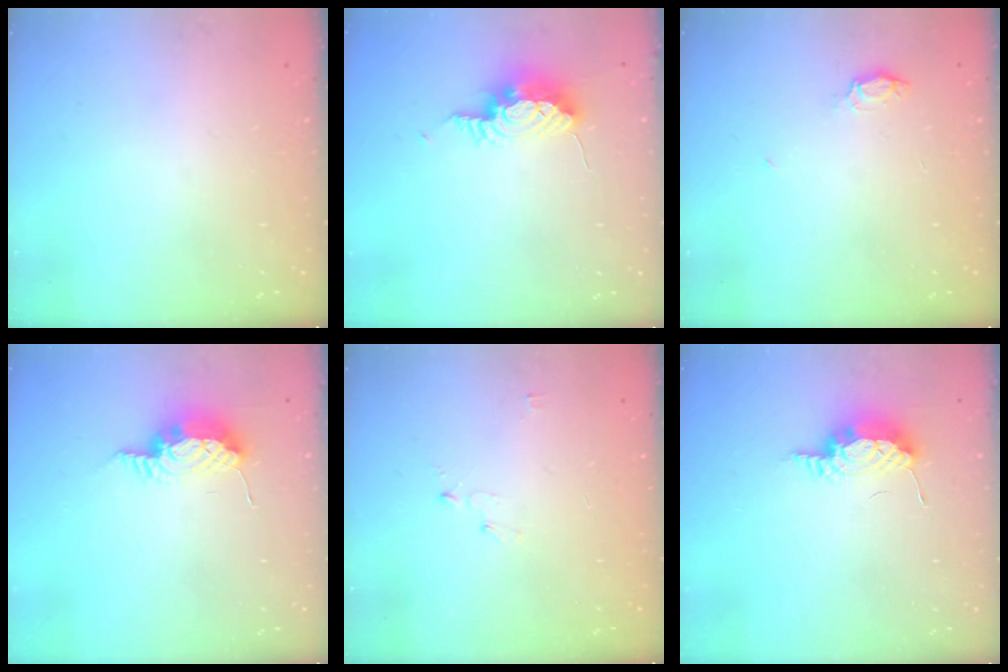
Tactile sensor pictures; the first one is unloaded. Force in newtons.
{"total": 15.9, "press": 11.1, "slide": 11.4}
{"total": 3.6, "press": 3.6, "slide": 0.5}
{"total": 15.7, "press": 10.9, "slide": 11.3}
{"total": 2.8, "press": 2.8, "slide": 0.3}
{"total": 10.8, "press": 8.9, "slide": 6.2}